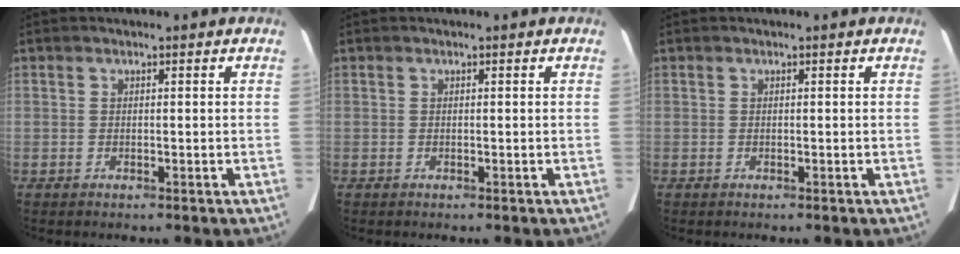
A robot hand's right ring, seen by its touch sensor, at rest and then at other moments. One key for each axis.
{"total": 0.0}
{"total": 0.0}